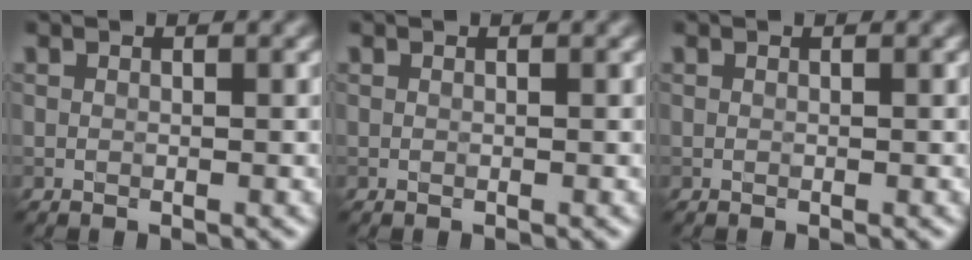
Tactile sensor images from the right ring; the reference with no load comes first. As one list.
[{"total": 0.0}, {"total": 0.0}]